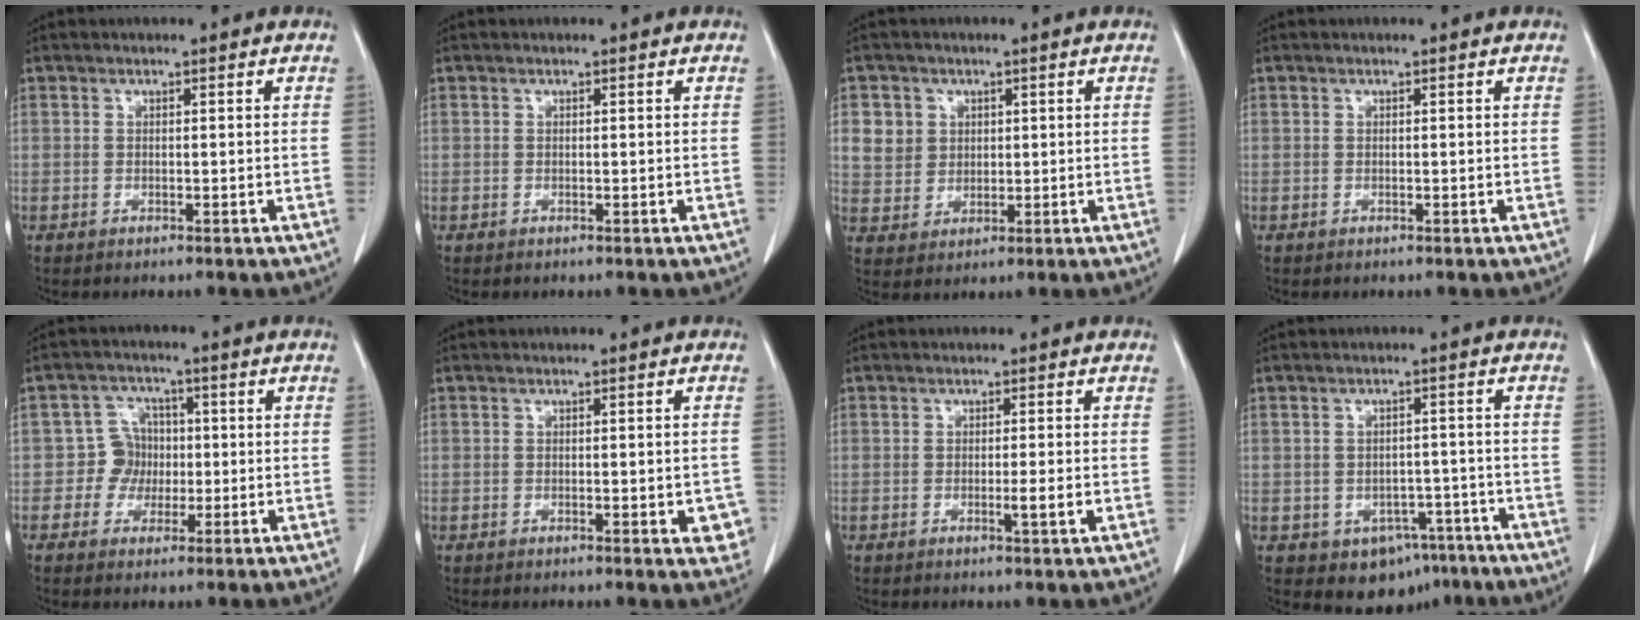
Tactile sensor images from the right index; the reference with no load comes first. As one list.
[{"total": 0.0}, {"total": 5.4, "force": [1.8, 5.0, 0.8], "torque": [-0.015, 0.009, 0.043]}, {"total": 0.0}, {"total": 4.7, "force": [-0.5, 4.6, 1.0], "torque": [-0.013, 0.016, -0.007]}, {"total": 4.0, "force": [-1.2, 1.4, 3.6], "torque": [-0.024, -0.001, -0.012]}, {"total": 2.2, "force": [-0.6, -0.2, 2.1], "torque": [-0.032, -0.005, -0.008]}, {"total": 6.9, "force": [-3.8, 5.1, 2.7], "torque": [-0.021, 0.012, -0.042]}]